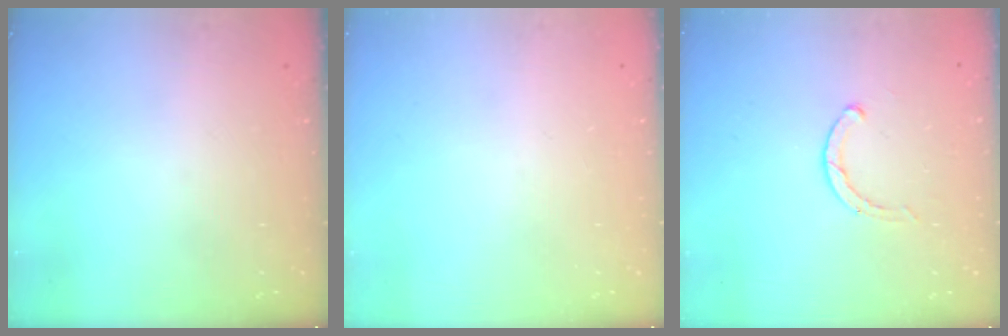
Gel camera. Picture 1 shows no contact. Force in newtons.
{"total": 0.0}
{"total": 1.9, "press": 1.8, "slide": 0.3}